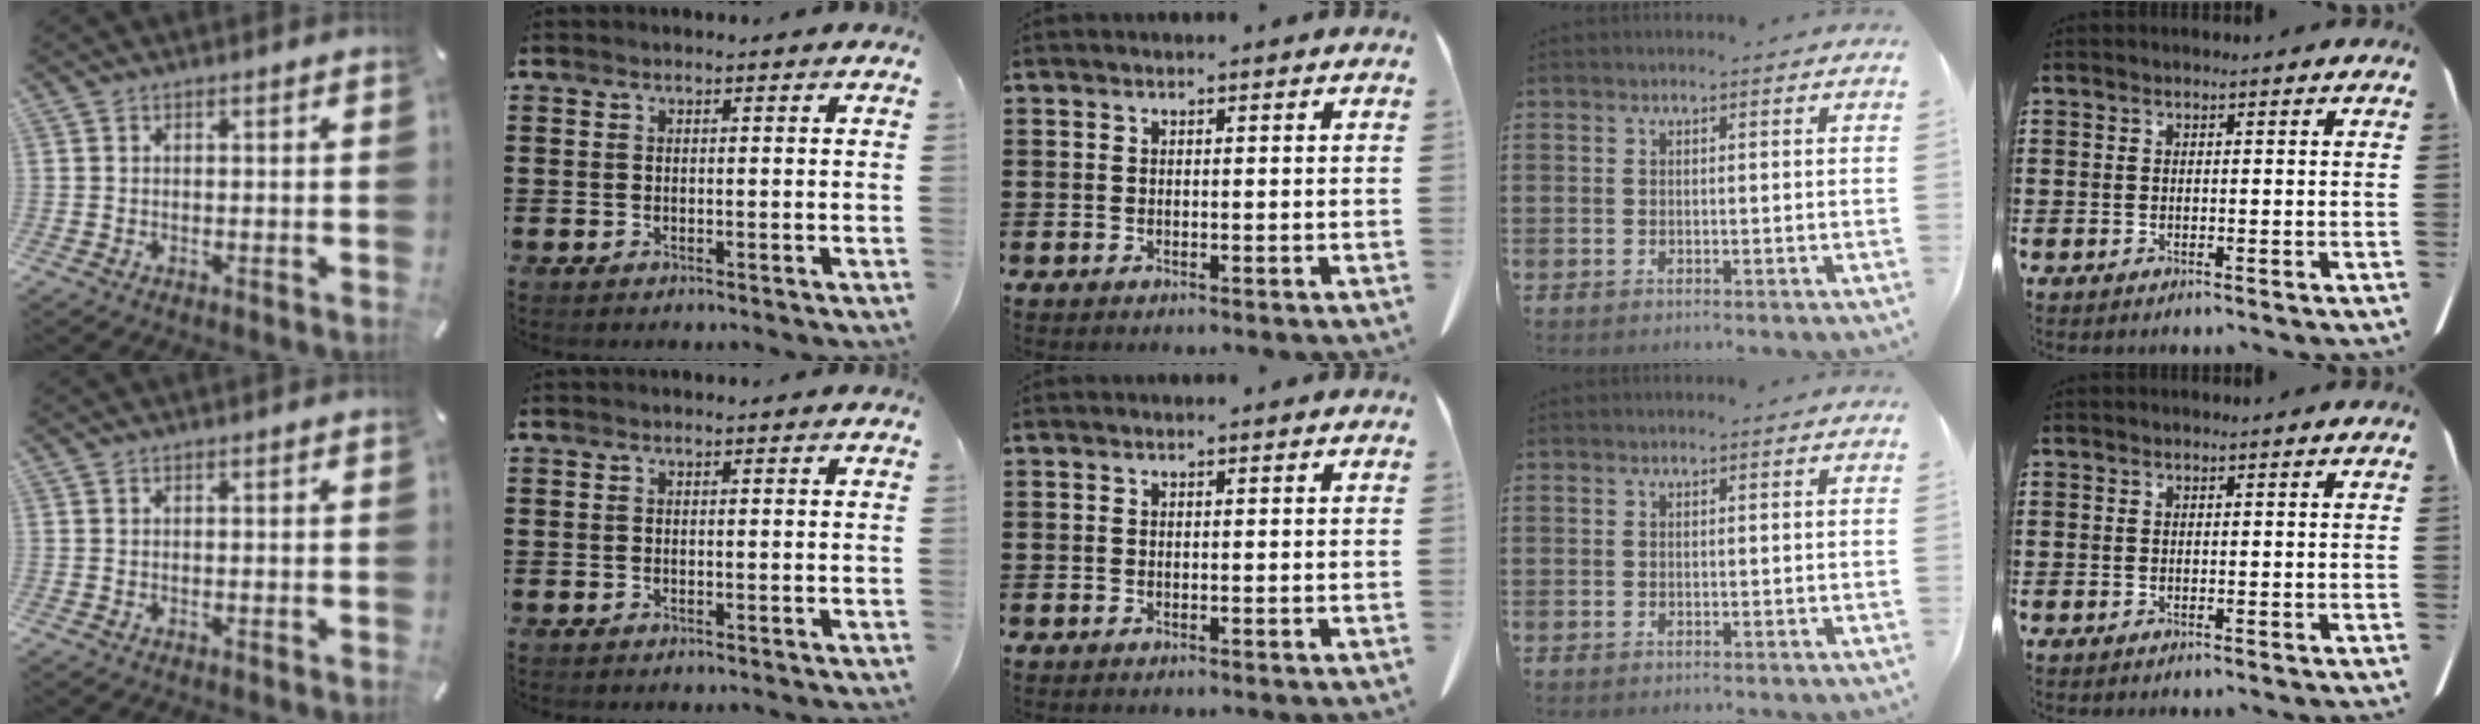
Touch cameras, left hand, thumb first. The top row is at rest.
{}